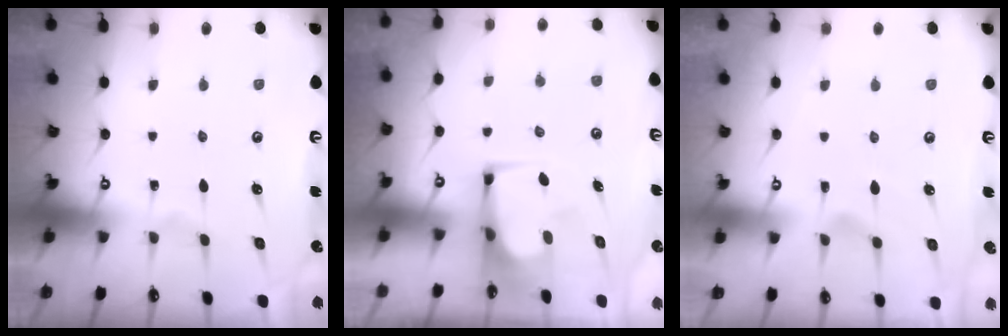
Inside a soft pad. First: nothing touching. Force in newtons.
{"total": 1.3, "press": 1.2, "slide": 0.2}
{"total": 1.1, "press": 0.2, "slide": 1.1}